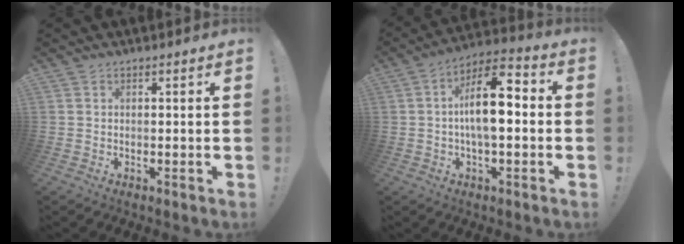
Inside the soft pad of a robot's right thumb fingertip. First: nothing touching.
{"total": 13.4, "force": [0.0, 5.4, 12.2], "torque": [-0.194, 0.001, -0.006]}